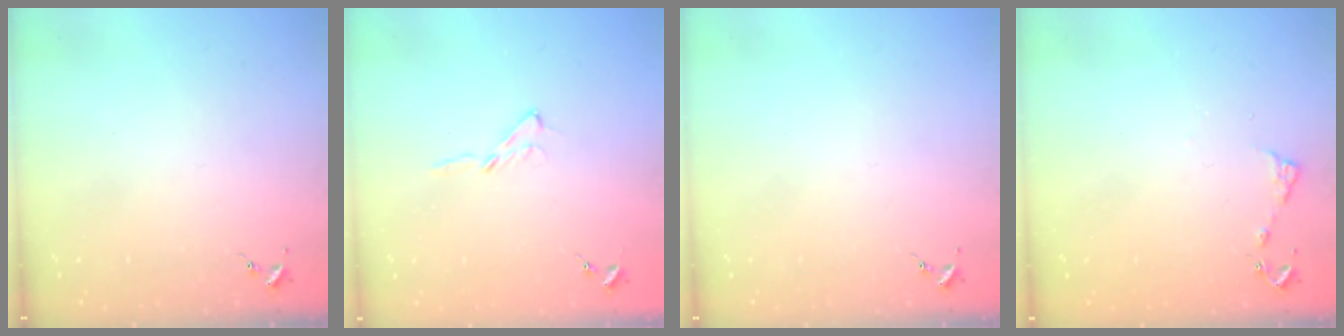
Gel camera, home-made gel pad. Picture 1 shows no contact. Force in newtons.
{"total": 3.7, "press": 3.7, "slide": 0.4}
{"total": 0.0}
{"total": 5.3, "press": 5.3, "slide": 0.6}